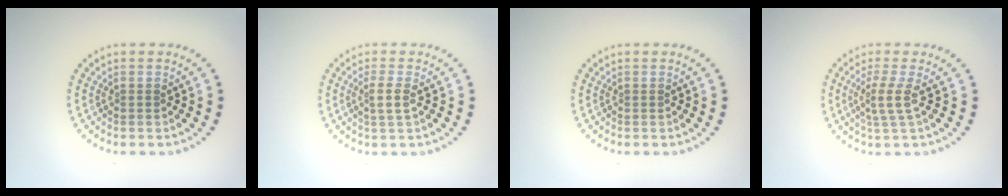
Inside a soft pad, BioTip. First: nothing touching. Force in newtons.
{"total": 1.5, "press": 1.2, "slide": 0.9}
{"total": 0.0}
{"total": 2.2, "press": 1.6, "slide": 1.5}